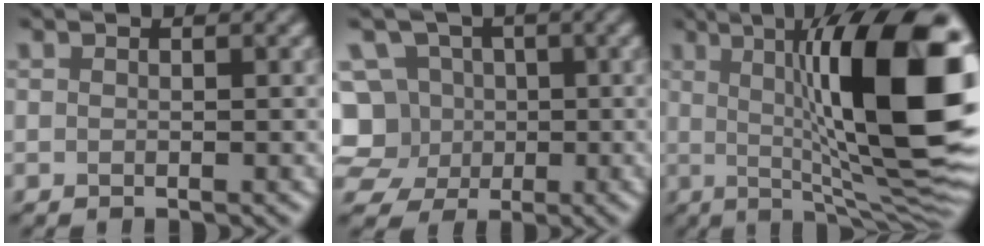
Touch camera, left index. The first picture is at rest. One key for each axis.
{"total": 6.3, "fx": -0.8, "fy": 6.0, "fz": 1.8, "tx": -0.032, "ty": 0.036, "tz": -0.046}
{"total": 16.0, "fx": 1.5, "fy": 4.1, "fz": 15.4, "tx": -0.196, "ty": 0.007, "tz": 0.023}